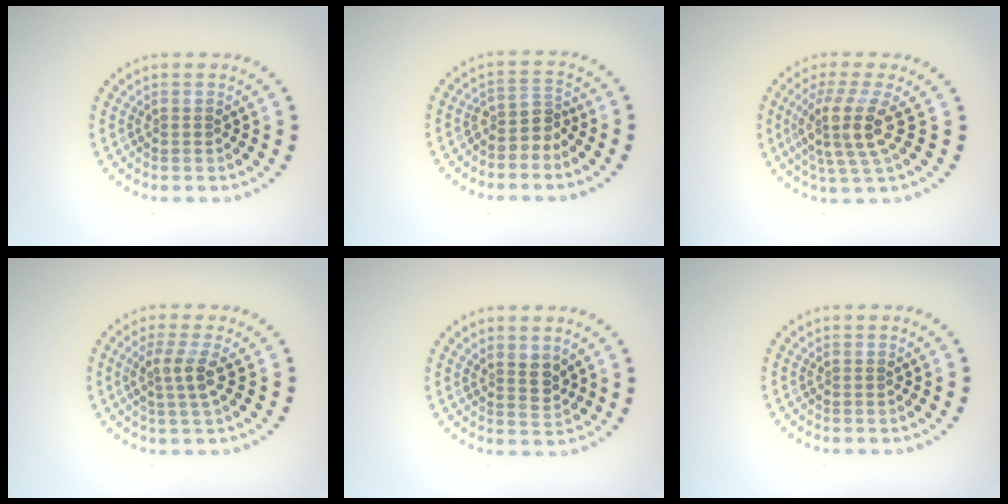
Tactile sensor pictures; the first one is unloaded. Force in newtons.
{"total": 2.3, "press": 1.6, "slide": 1.6}
{"total": 4.1, "press": 3.1, "slide": 2.6}
{"total": 2.6, "press": 2.0, "slide": 1.6}
{"total": 2.0, "press": 1.9, "slide": 0.8}
{"total": 0.0}